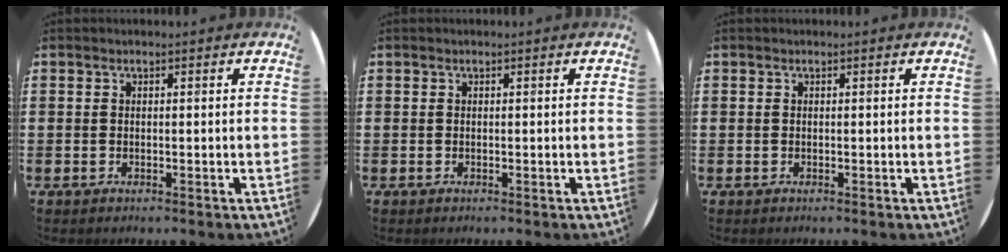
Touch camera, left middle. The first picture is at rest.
{"total": 0.0}
{"total": 0.0}